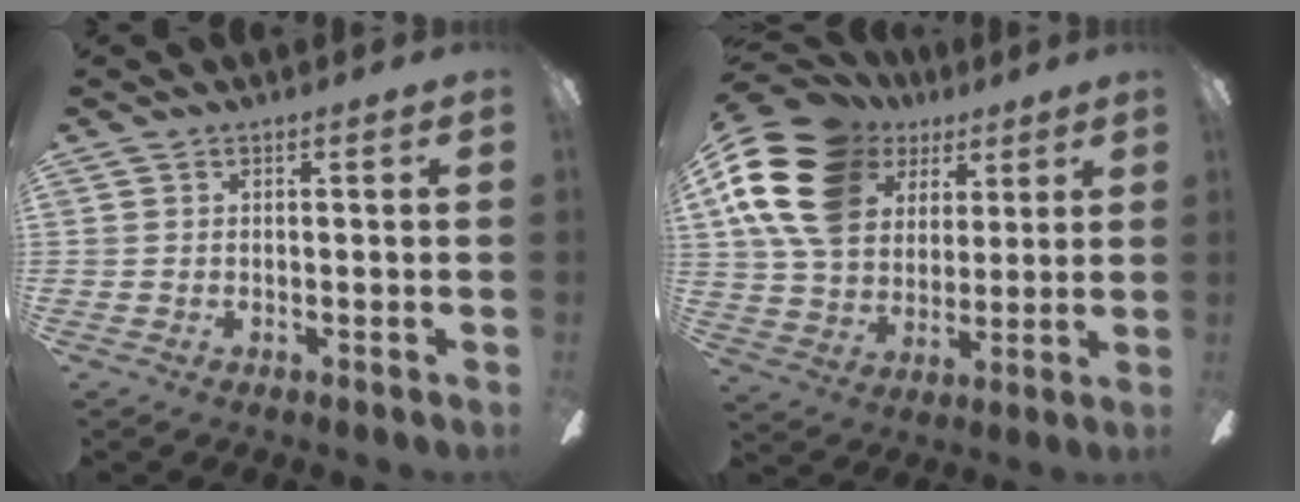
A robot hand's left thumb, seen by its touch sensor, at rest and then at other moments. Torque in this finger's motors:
{"motor_torque": [0.23, 0.95, 1.37, -1.39, 0.66]}